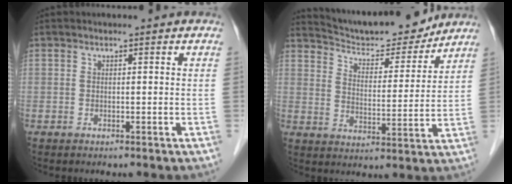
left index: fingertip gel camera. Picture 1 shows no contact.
{"total": 14.3, "force": [13.5, 2.3, 3.9], "torque": [-0.061, -0.008, 0.205]}